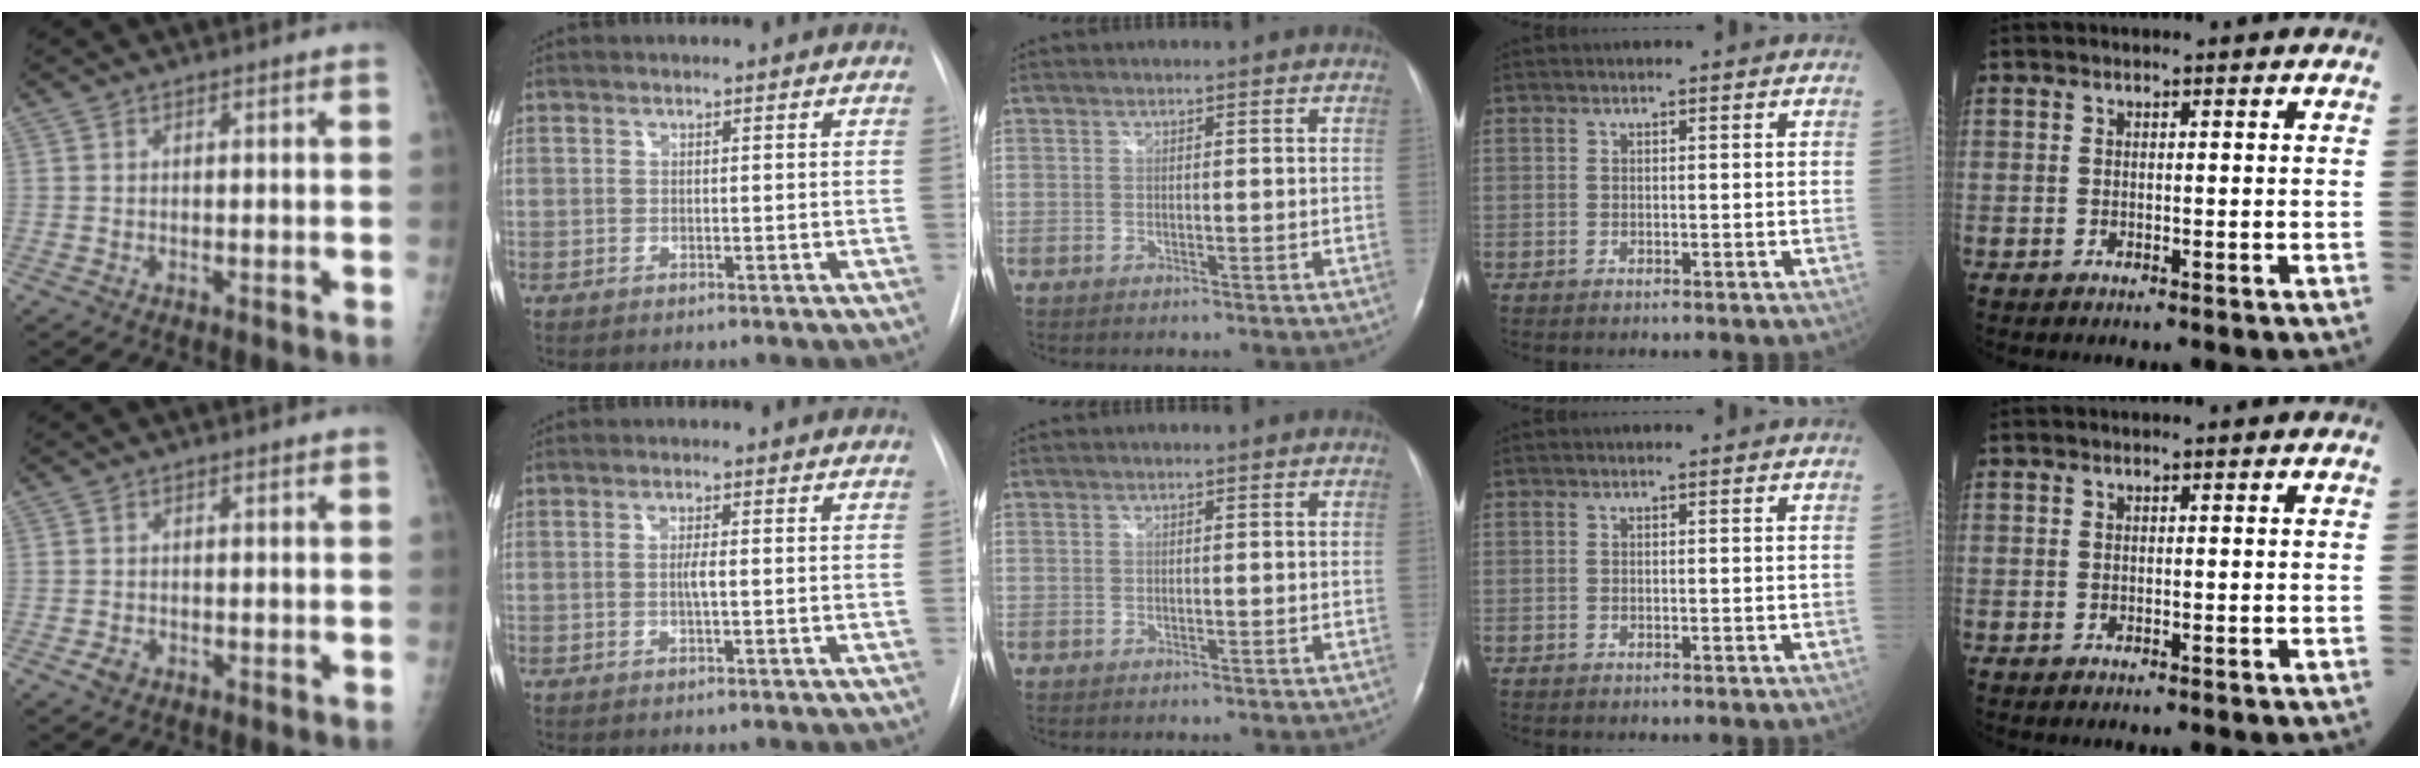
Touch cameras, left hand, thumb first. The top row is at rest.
{"thumb": {"total": 1.6, "force": [-0.8, 1.2, 0.8], "torque": [-0.012, 0.001, -0.013]}, "index": {"total": 1.4, "force": [-0.1, 0.0, 1.4], "torque": [-0.028, 0.001, -0.004]}}